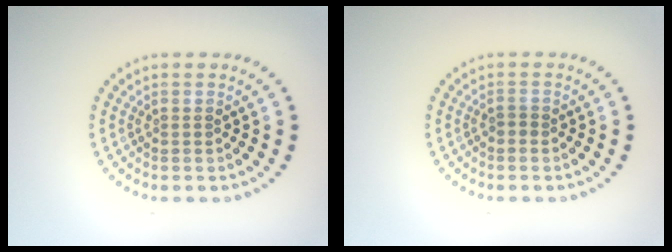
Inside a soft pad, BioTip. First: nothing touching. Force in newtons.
{"total": 0.7, "press": 0.6, "slide": 0.3}